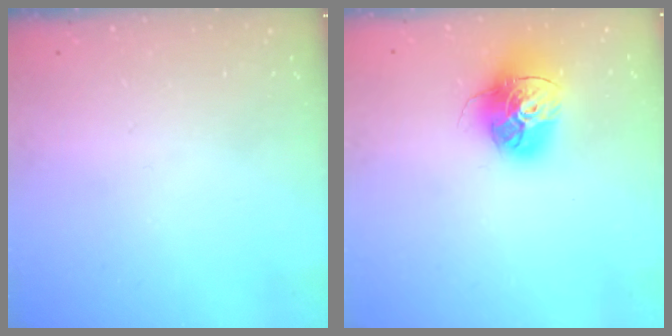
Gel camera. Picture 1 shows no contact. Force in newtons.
{"total": 16.0, "press": 16.0, "slide": 1.7}